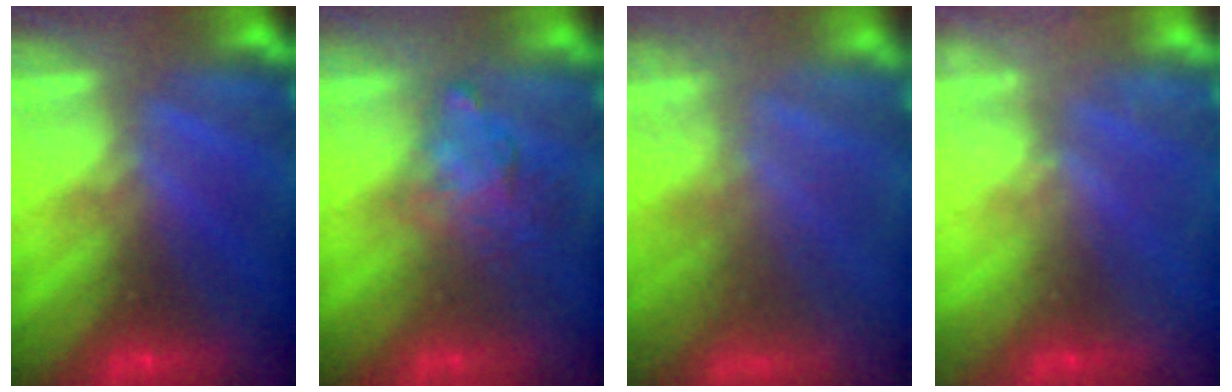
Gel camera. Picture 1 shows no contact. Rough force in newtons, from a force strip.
{"total": 3.5}
{"total": 7.6}
{"total": 2.2}